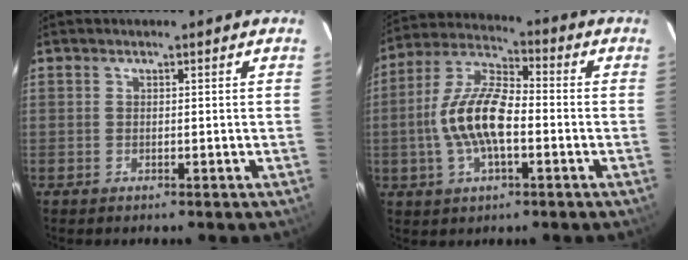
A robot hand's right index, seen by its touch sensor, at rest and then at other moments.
{"total": 12.9, "force": [-2.4, 5.3, 11.5], "torque": [-0.241, 0.009, -0.049]}